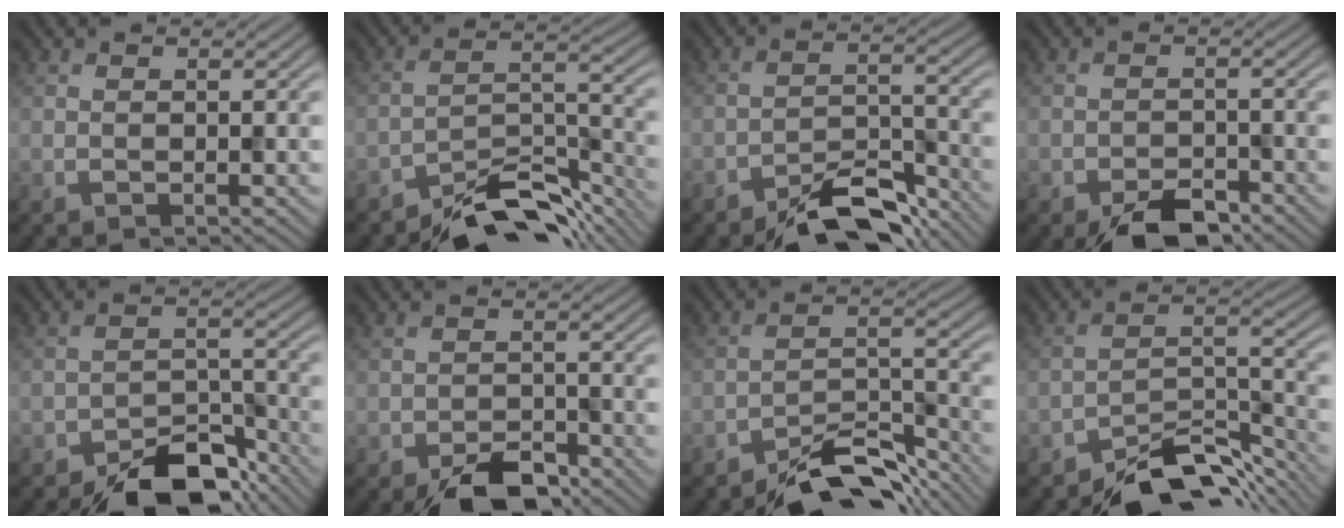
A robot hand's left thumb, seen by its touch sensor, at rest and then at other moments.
{"total": 9.7, "force": [-8.2, 2.8, 4.4], "torque": [-0.056, 0.005, -0.151]}
{"total": 8.0, "force": [-6.3, 2.7, 4.1], "torque": [-0.058, 0.007, -0.117]}
{"total": 5.1, "force": [-3.8, 2.1, 2.6], "torque": [-0.037, -0.002, -0.067]}
{"total": 9.2, "force": [-7.2, 3.8, 4.2], "torque": [-0.051, -0.002, -0.126]}
{"total": 5.9, "force": [-4.5, 2.4, 2.9], "torque": [-0.041, -0.002, -0.079]}
{"total": 8.8, "force": [-7.4, 2.6, 4.0], "torque": [-0.056, 0.008, -0.136]}
{"total": 9.6, "force": [-7.9, 3.2, 4.4], "torque": [-0.057, 0.001, -0.146]}